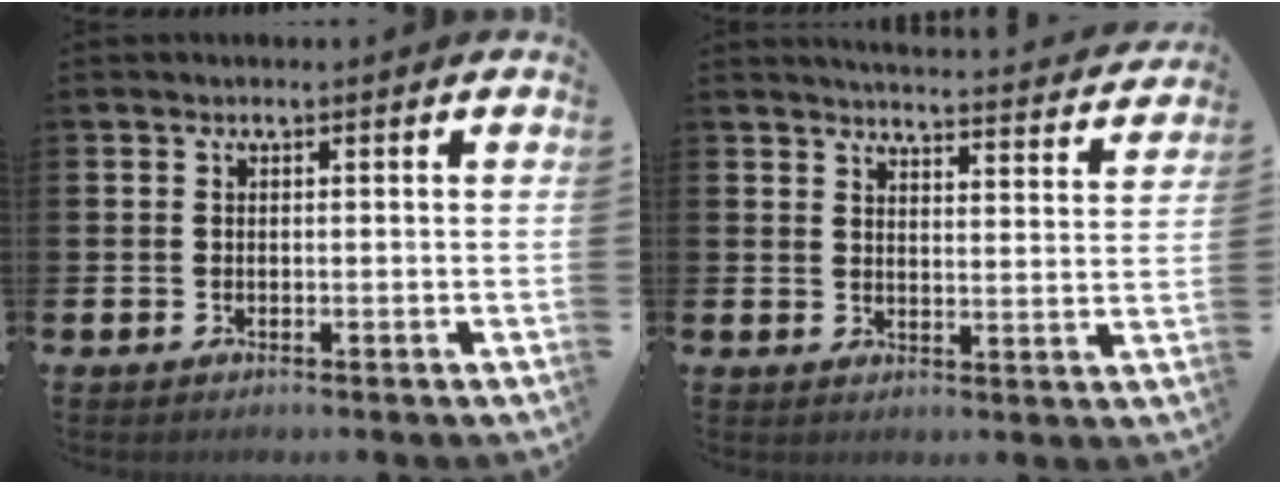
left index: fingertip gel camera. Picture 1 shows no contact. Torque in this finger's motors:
{"motor_torque": [0.86, -1.27, 0.08, 0.00]}